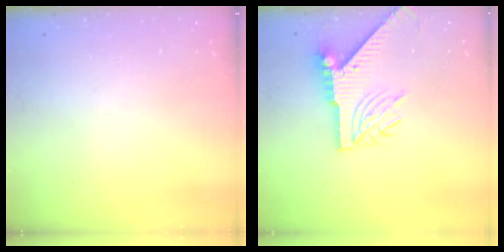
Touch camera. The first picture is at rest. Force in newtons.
{"total": 8.7, "press": 8.6, "slide": 1.2}